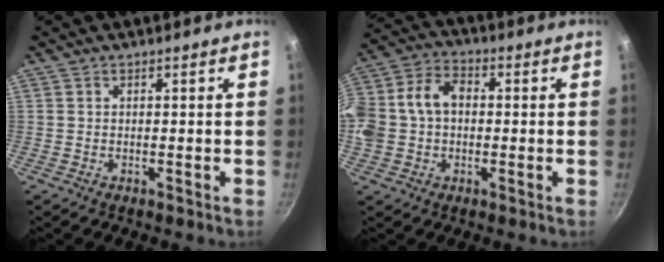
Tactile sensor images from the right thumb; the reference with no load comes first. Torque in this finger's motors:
{"motor_torque": [2.51, 2.50, 0.49, -0.24, 0.69]}